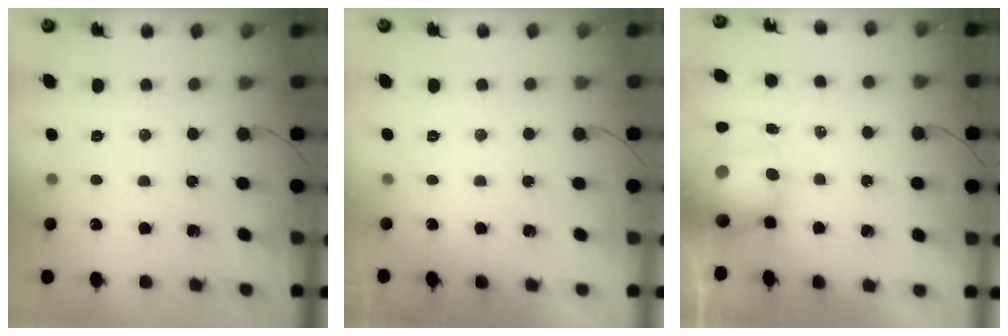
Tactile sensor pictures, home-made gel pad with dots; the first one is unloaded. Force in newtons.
{"total": 0.0}
{"total": 11.5, "press": 11.1, "slide": 3.0}